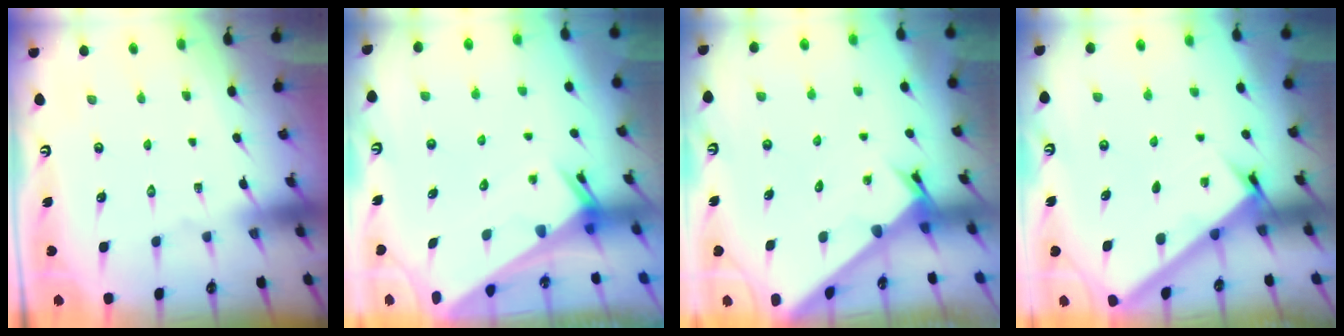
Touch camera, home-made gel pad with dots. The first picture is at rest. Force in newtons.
{"total": 2.6, "press": 2.6, "slide": 0.1}
{"total": 2.3, "press": 2.3, "slide": 0.1}
{"total": 3.0, "press": 3.0, "slide": 0.2}